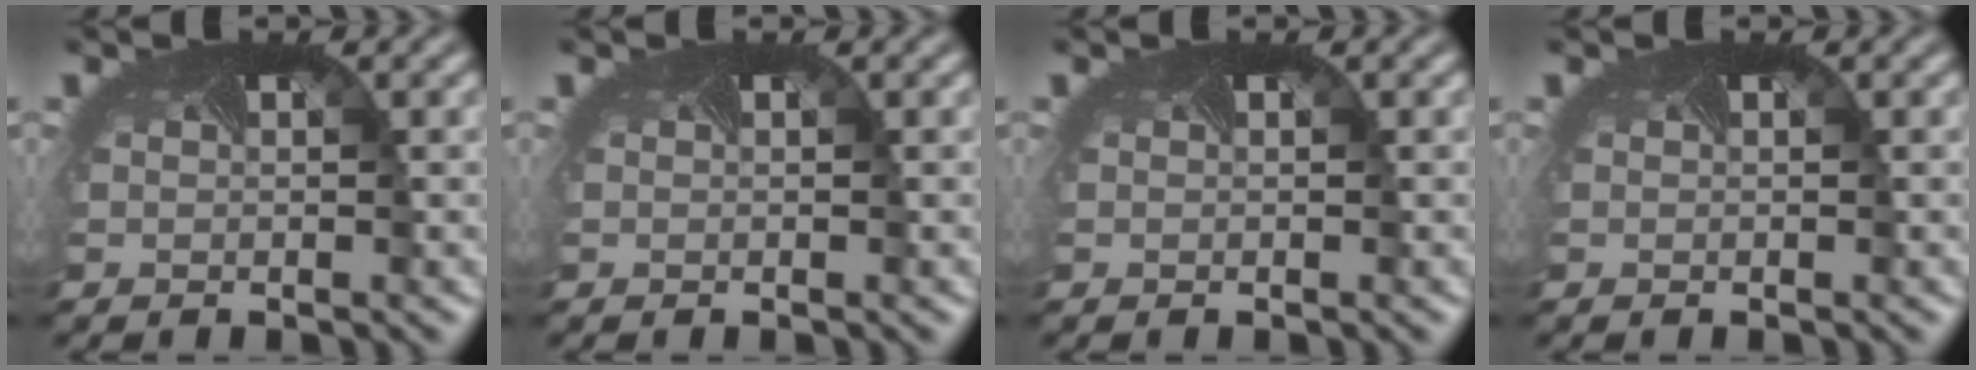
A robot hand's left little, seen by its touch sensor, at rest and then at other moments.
{"total": 0.0}
{"total": 0.0}
{"total": 0.0}